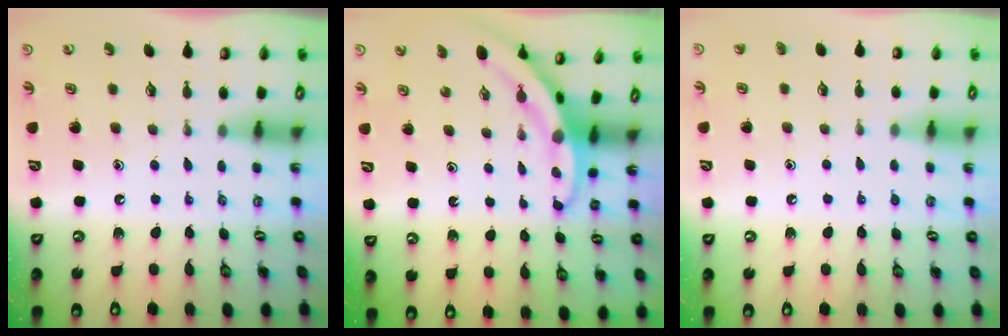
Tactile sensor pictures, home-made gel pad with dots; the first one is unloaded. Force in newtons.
{"total": 3.6, "press": 3.5, "slide": 0.4}
{"total": 5.4, "press": 5.4, "slide": 0.6}